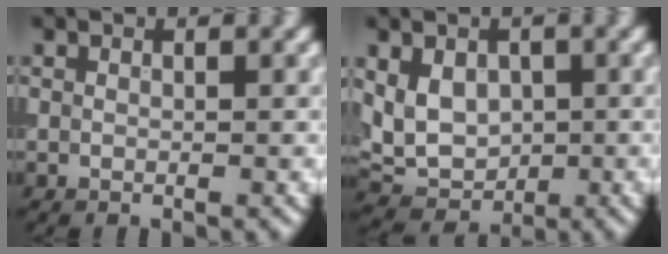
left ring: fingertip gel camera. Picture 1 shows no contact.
{"total": 4.3, "force": [0.4, 3.3, 2.7], "torque": [-0.050, -0.008, 0.009]}